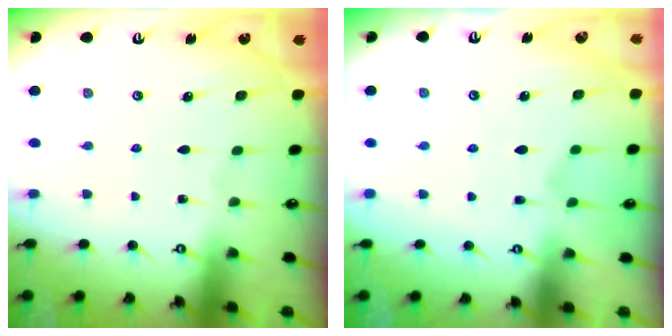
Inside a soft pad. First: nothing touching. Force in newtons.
{"total": 5.9, "press": 5.7, "slide": 1.2}